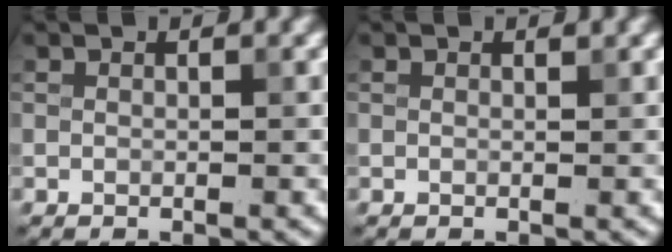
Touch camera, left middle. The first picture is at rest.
{"total": 0.0}